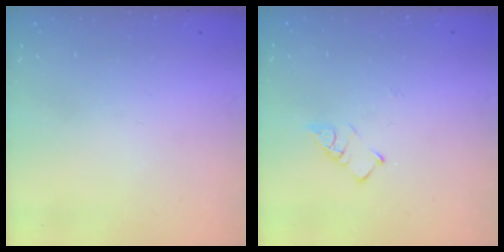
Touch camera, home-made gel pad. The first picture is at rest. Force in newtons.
{"total": 2.9, "press": 2.9, "slide": 0.0}